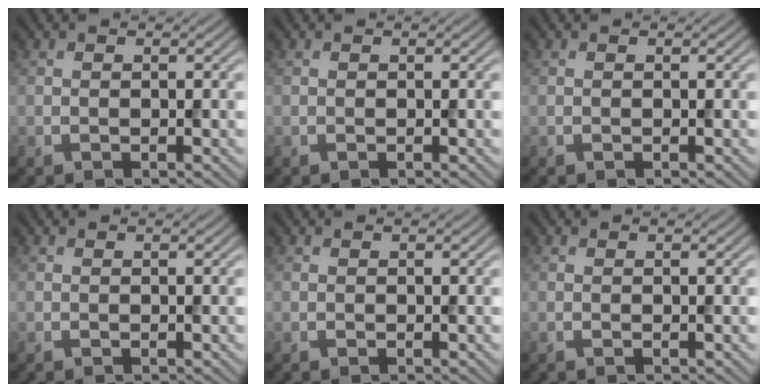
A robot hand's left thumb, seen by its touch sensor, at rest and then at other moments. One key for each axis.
{"total": 0.0}
{"total": 0.0}
{"total": 0.0}
{"total": 0.0}
{"total": 0.0}